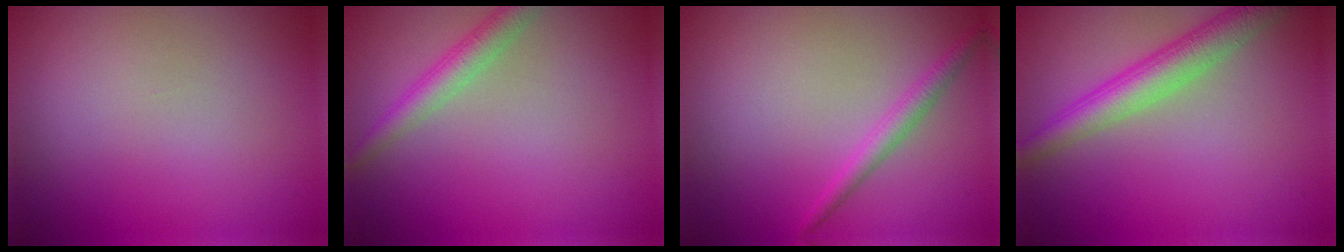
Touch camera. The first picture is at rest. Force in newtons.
{"total": 2.8, "press": 2.8, "slide": 0.2}
{"total": 1.8, "press": 1.7, "slide": 0.1}
{"total": 4.4, "press": 4.4, "slide": 0.1}